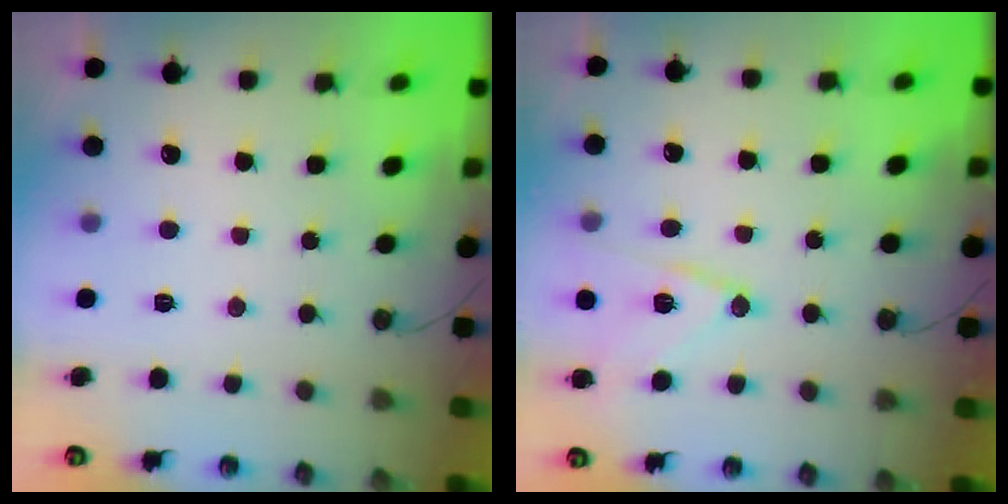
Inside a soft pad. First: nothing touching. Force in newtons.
{"total": 11.6, "press": 11.4, "slide": 1.6}